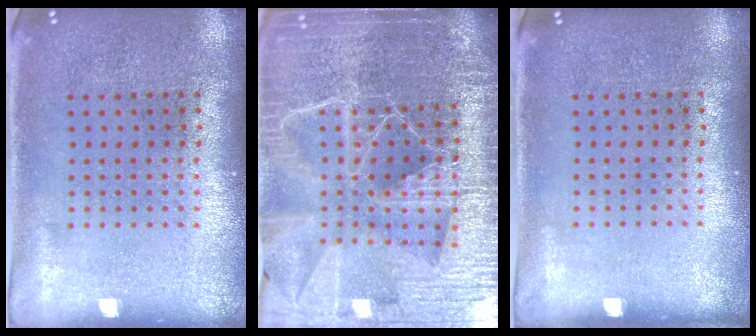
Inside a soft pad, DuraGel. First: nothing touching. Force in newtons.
{"total": 6.2, "press": 5.4, "slide": 3.1}
{"total": 0.0}